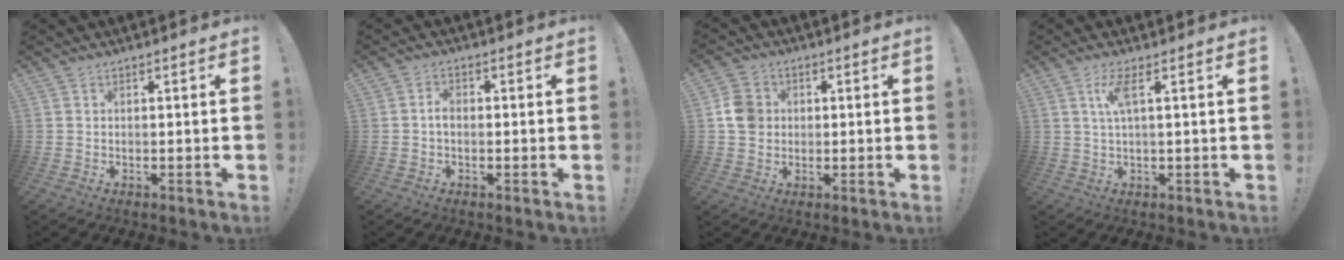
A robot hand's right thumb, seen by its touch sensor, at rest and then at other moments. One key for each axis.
{"total": 2.4, "fx": -0.3, "fy": 1.6, "fz": 1.8, "tx": -0.027, "ty": 0.004, "tz": -0.007}
{"total": 7.6, "fx": 0.6, "fy": 6.7, "fz": 3.4, "tx": -0.045, "ty": 0.011, "tz": 0.015}
{"total": 5.0, "fx": 1.7, "fy": 0.5, "fz": 4.7, "tx": -0.094, "ty": 0.002, "tz": 0.025}